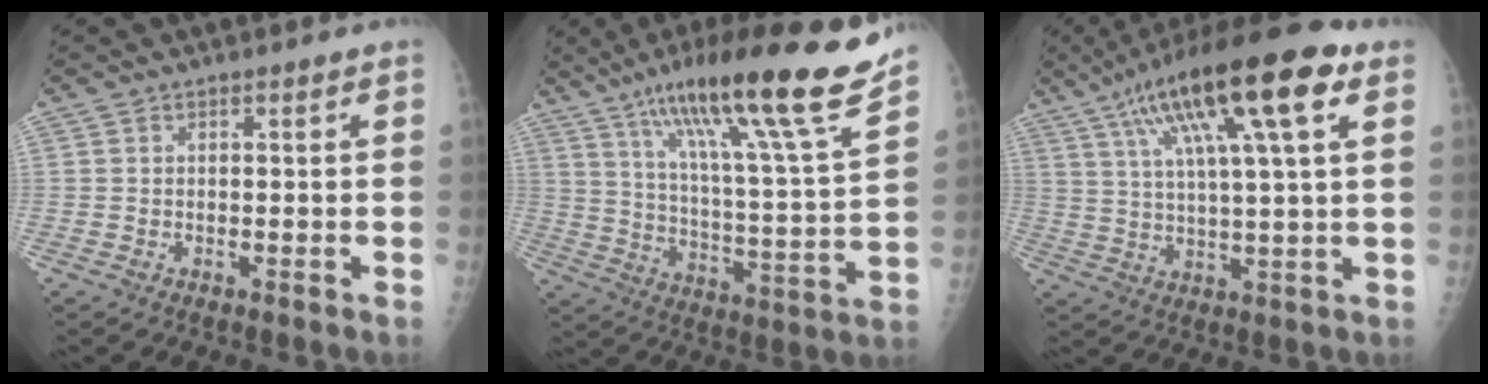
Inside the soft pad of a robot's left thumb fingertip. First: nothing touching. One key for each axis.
{"total": 24.2, "fx": 17.0, "fy": 2.0, "fz": 17.2, "tx": -0.257, "ty": -0.063, "tz": 0.271}
{"total": 20.1, "fx": 9.1, "fy": 4.3, "fz": 17.5, "tx": -0.291, "ty": 0.005, "tz": 0.147}